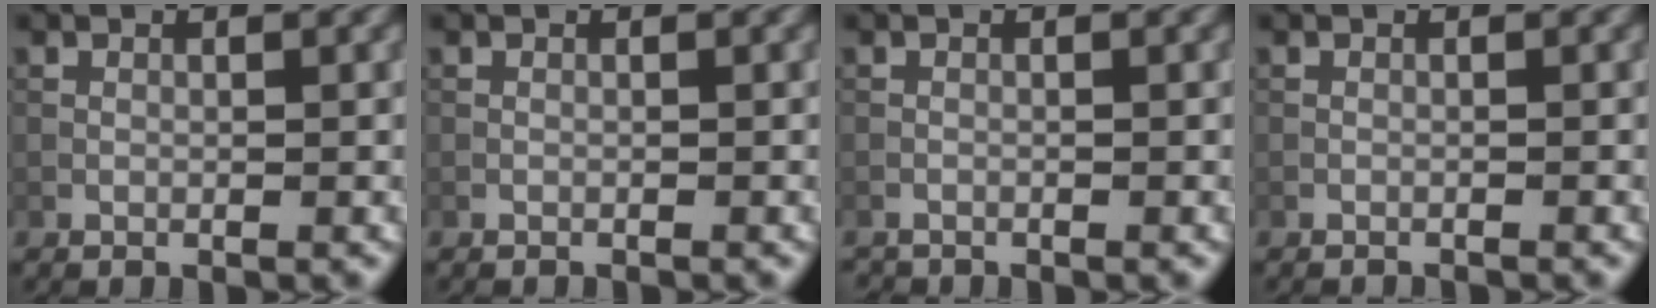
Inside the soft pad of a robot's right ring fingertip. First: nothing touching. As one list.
[{"total": 0.8, "force": [-0.8, 0.1, 0.2], "torque": [0.003, 0.001, -0.012]}, {"total": 0.7, "force": [-0.7, 0.1, -0.1], "torque": [0.004, -0.004, -0.016]}, {"total": 1.3, "force": [-1.3, 0.2, 0.3], "torque": [0.000, 0.000, -0.018]}]